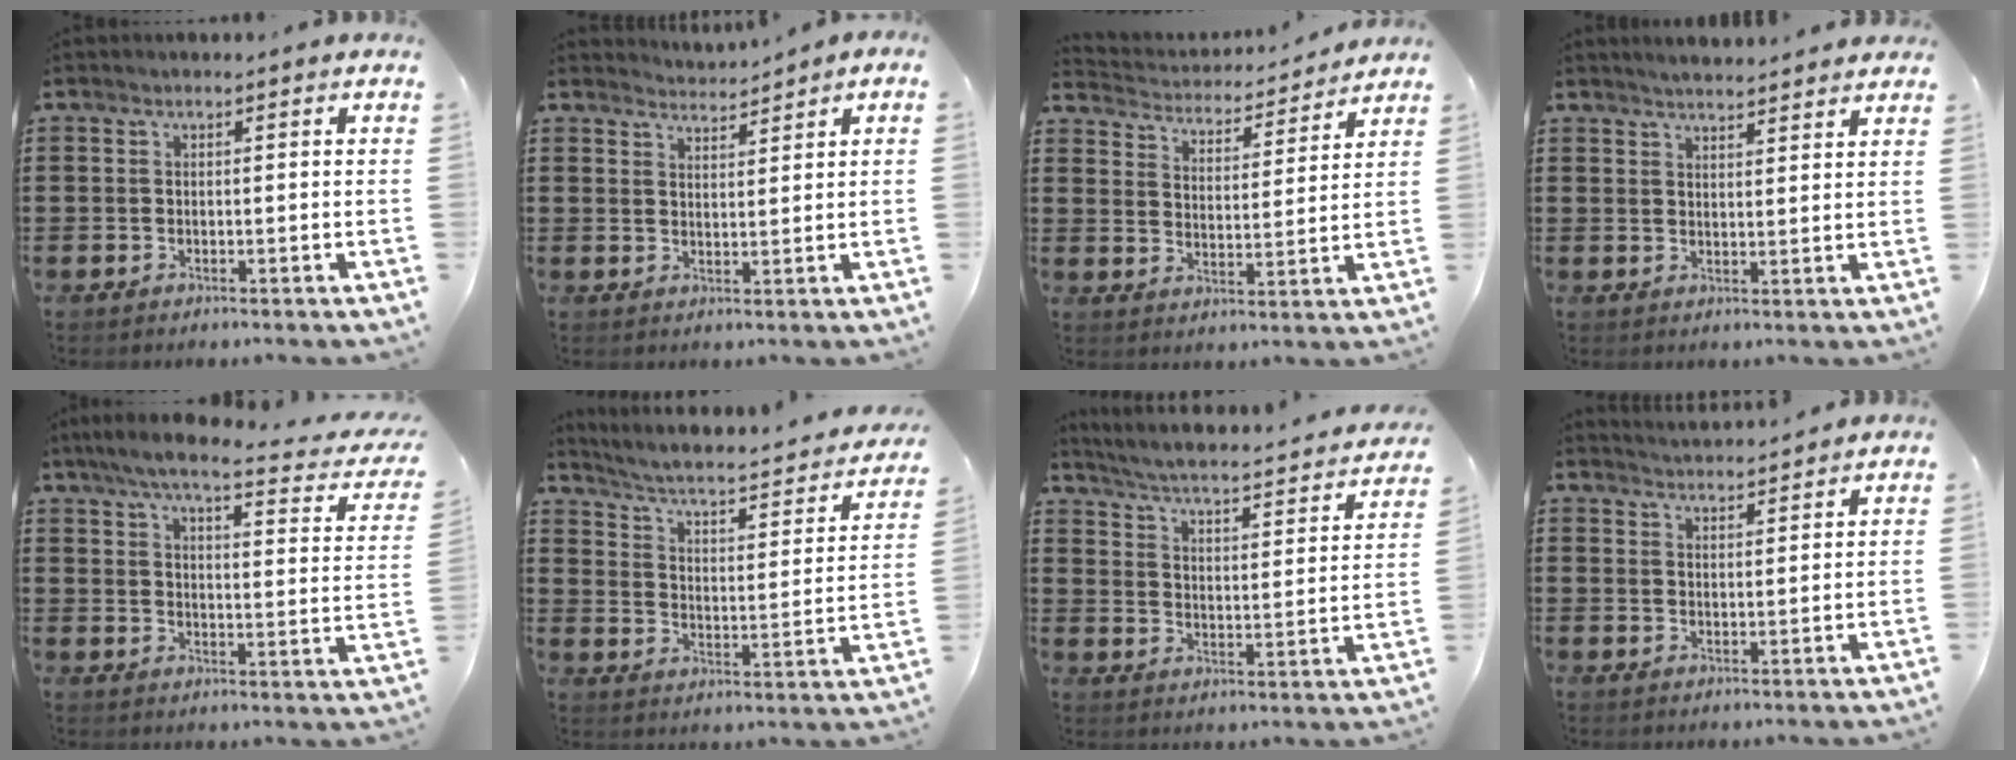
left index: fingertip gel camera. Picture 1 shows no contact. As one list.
[{"total": 2.6, "force": [2.6, -0.2, -0.1], "torque": [-0.006, -0.008, 0.048]}, {"total": 3.6, "force": [3.5, 0.4, 0.0], "torque": [-0.024, -0.028, 0.054]}, {"total": 2.9, "force": [2.8, -0.2, 0.4], "torque": [-0.014, -0.007, 0.052]}, {"total": 6.8, "force": [5.3, 0.5, 4.3], "torque": [-0.097, -0.030, 0.085]}, {"total": 2.7, "force": [1.9, 0.2, 1.9], "torque": [-0.052, -0.028, 0.018]}, {"total": 3.2, "force": [2.9, -0.4, 1.3], "torque": [-0.045, -0.033, 0.037]}, {"total": 2.9, "force": [2.9, -0.3, -0.1], "torque": [-0.006, -0.012, 0.053]}]